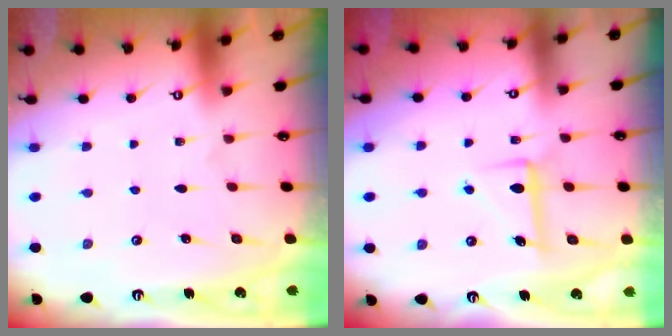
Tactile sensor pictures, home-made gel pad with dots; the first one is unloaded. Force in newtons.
{"total": 6.4, "press": 6.3, "slide": 0.7}